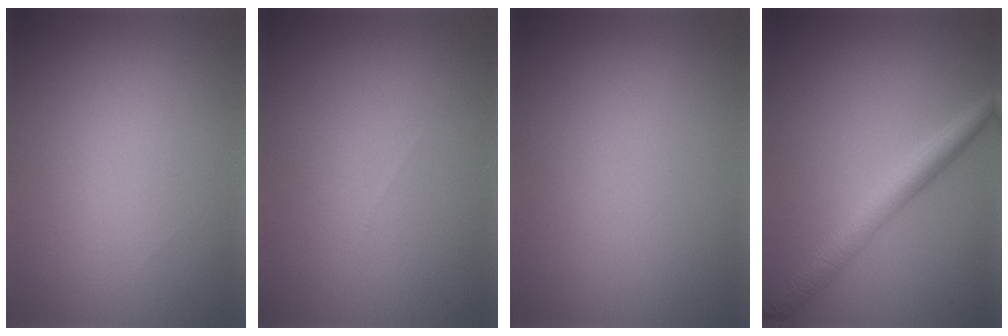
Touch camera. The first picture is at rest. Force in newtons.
{"total": 0.0}
{"total": 0.0}
{"total": 3.7, "press": 3.7, "slide": 0.1}